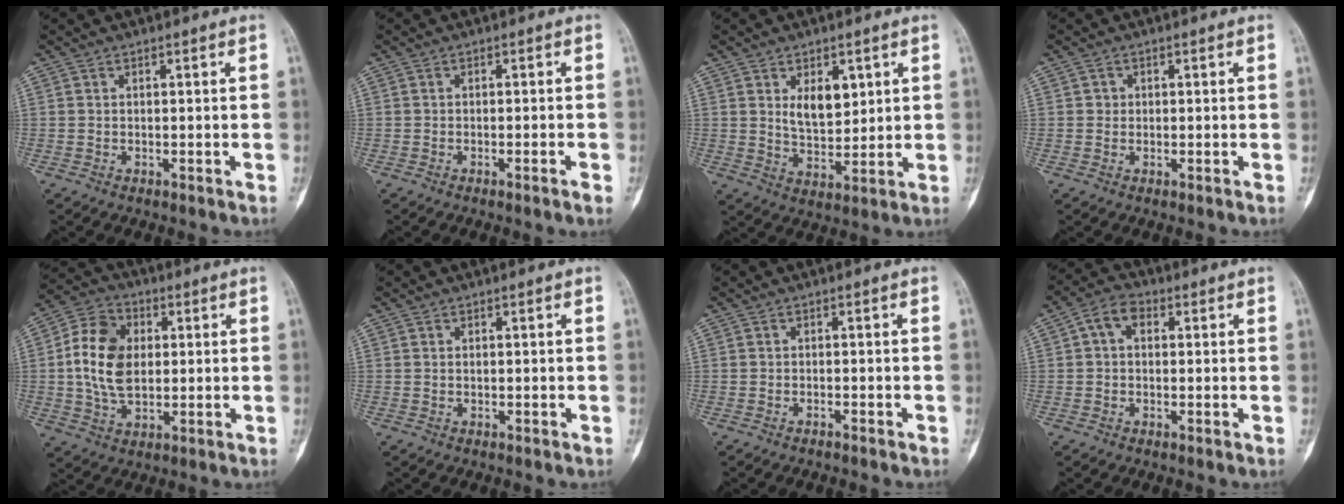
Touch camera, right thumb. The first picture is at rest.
{"total": 1.7, "force": [-0.9, -0.2, 1.4], "torque": [-0.025, -0.002, -0.014]}
{"total": 7.3, "force": [2.7, 4.2, 5.3], "torque": [-0.060, -0.024, 0.052]}
{"total": 1.1, "force": [0.1, 1.0, 0.2], "torque": [0.003, 0.003, 0.001]}
{"total": 12.6, "force": [1.1, 8.7, 9.1], "torque": [-0.158, 0.008, 0.015]}
{"total": 0.0}
{"total": 0.9, "force": [-0.8, 0.0, 0.4], "torque": [-0.013, 0.007, -0.009]}
{"total": 5.2, "force": [1.1, 3.7, 3.5], "torque": [-0.051, 0.019, 0.011]}